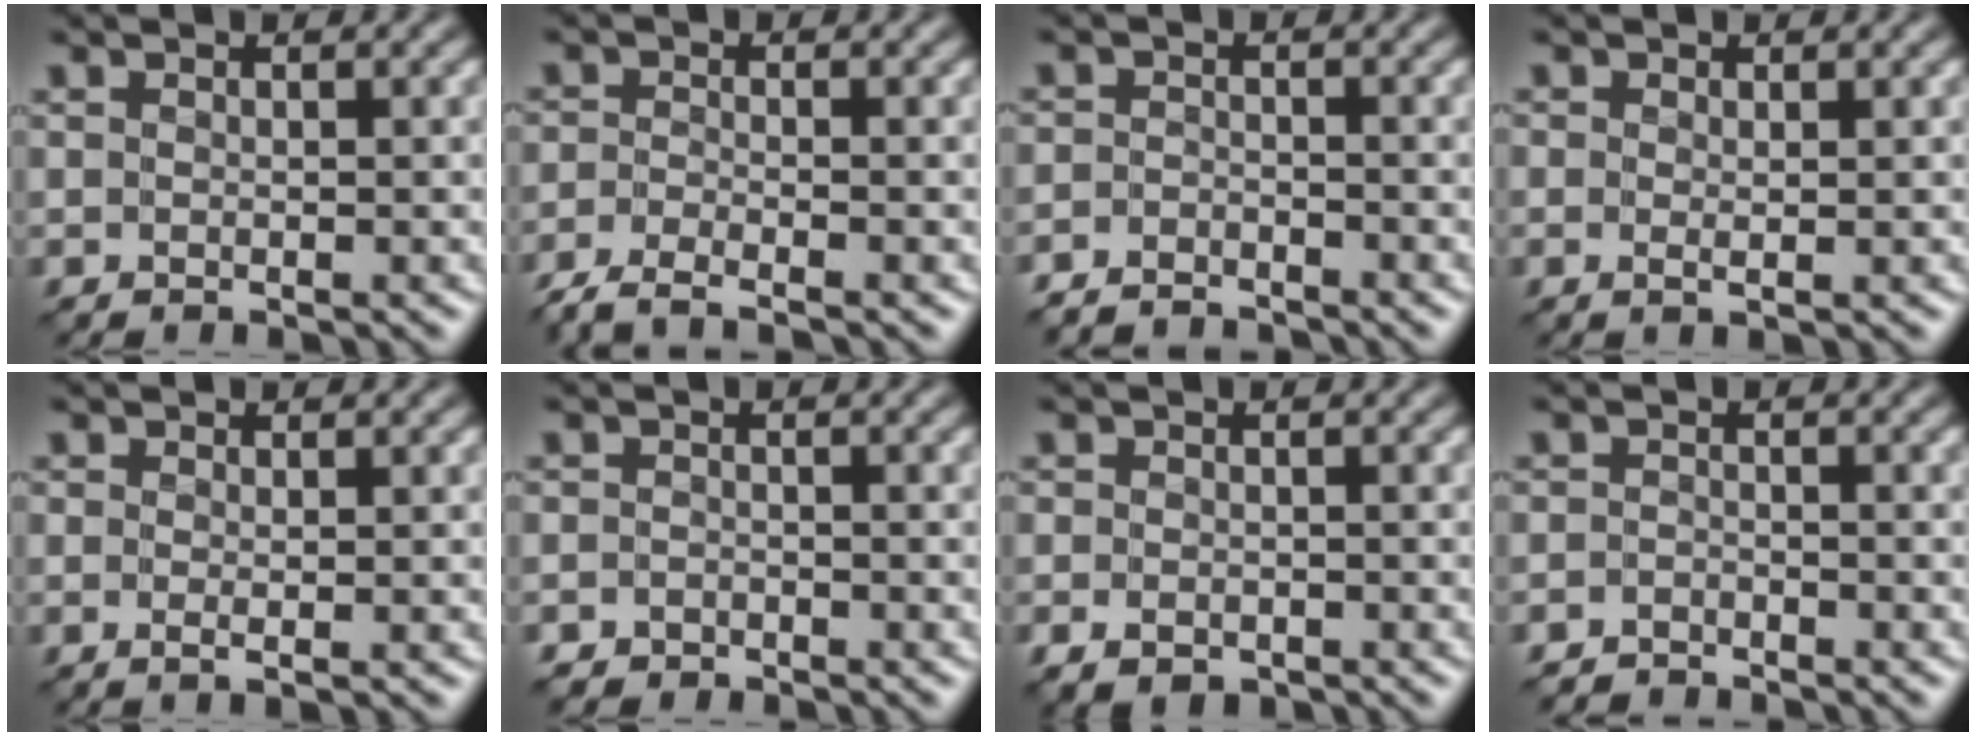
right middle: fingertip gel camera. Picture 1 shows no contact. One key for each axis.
{"total": 3.1, "fx": -2.9, "fy": 0.3, "fz": 1.2, "tx": -0.026, "ty": -0.007, "tz": -0.066}
{"total": 3.3, "fx": -3.3, "fy": 0.5, "fz": 0.2, "tx": -0.002, "ty": -0.006, "tz": -0.067}
{"total": 0.6, "fx": 0.2, "fy": 0.1, "fz": 0.5, "tx": -0.008, "ty": 0.000, "tz": 0.002}
{"total": 0.6, "fx": 0.0, "fy": 0.0, "fz": 0.6, "tx": -0.013, "ty": -0.002, "tz": -0.002}
{"total": 1.8, "fx": -1.6, "fy": 0.7, "fz": -0.2, "tx": 0.008, "ty": 0.004, "tz": -0.030}
{"total": 1.7, "fx": -1.1, "fy": 1.1, "fz": 0.7, "tx": -0.012, "ty": -0.004, "tz": -0.023}
{"total": 2.3, "fx": -2.2, "fy": 0.3, "fz": -0.3, "tx": 0.008, "ty": 0.000, "tz": -0.048}